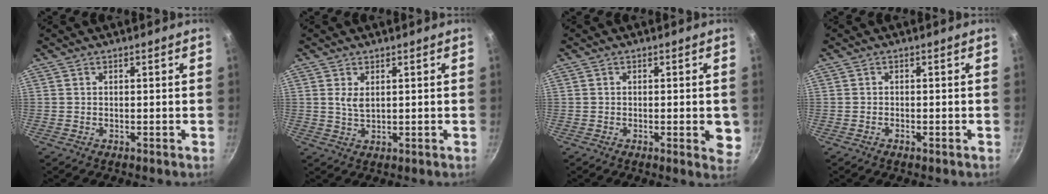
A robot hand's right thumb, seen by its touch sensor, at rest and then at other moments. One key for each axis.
{"total": 2.5, "fx": 0.8, "fy": 1.1, "fz": 2.1, "tx": -0.039, "ty": -0.010, "tz": 0.019}
{"total": 4.7, "fx": -0.8, "fy": 1.5, "fz": 4.4, "tx": -0.045, "ty": -0.005, "tz": -0.010}
{"total": 0.8, "fx": -0.5, "fy": 0.2, "fz": 0.5, "tx": -0.013, "ty": 0.003, "tz": -0.012}